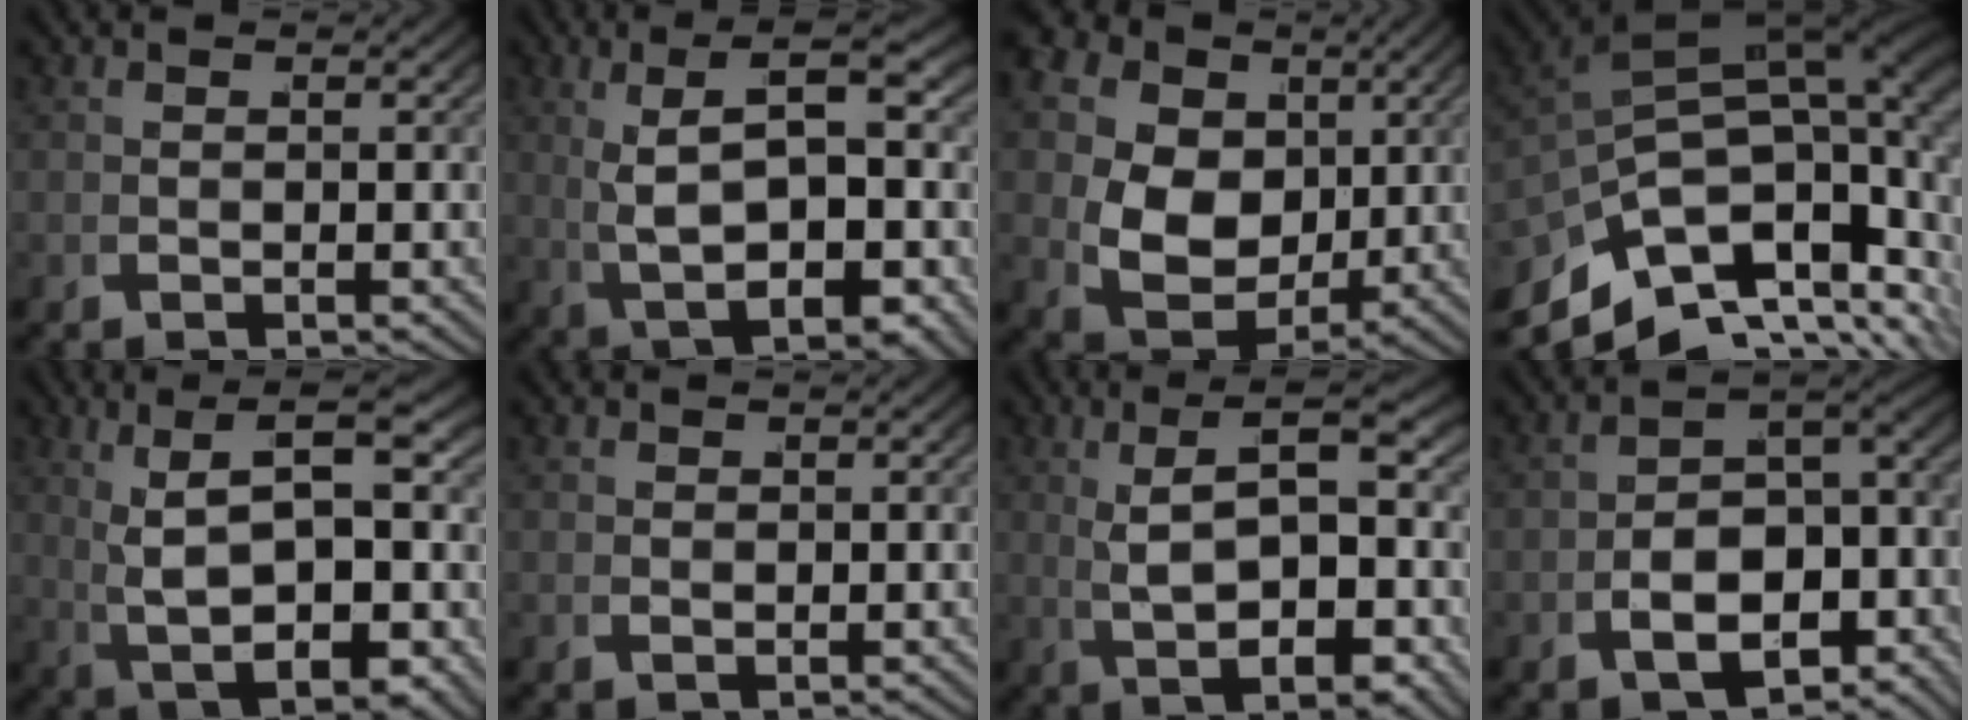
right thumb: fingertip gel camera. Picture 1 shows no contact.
{"total": 10.3, "force": [1.4, 4.9, 9.0], "torque": [-0.161, -0.001, 0.034]}
{"total": 14.5, "force": [1.9, 11.5, 8.7], "torque": [-0.183, -0.040, 0.035]}
{"total": 15.9, "force": [-1.1, 10.0, 12.4], "torque": [-0.211, -0.033, -0.006]}
{"total": 11.6, "force": [1.5, 5.8, 9.9], "torque": [-0.180, -0.012, 0.039]}
{"total": 0.6, "force": [0.2, 0.5, 0.1], "torque": [0.002, -0.005, 0.008]}
{"total": 9.5, "force": [1.5, 4.2, 8.4], "torque": [-0.143, 0.006, 0.029]}
{"total": 9.6, "force": [-2.9, 6.0, 6.8], "torque": [-0.113, -0.024, -0.034]}